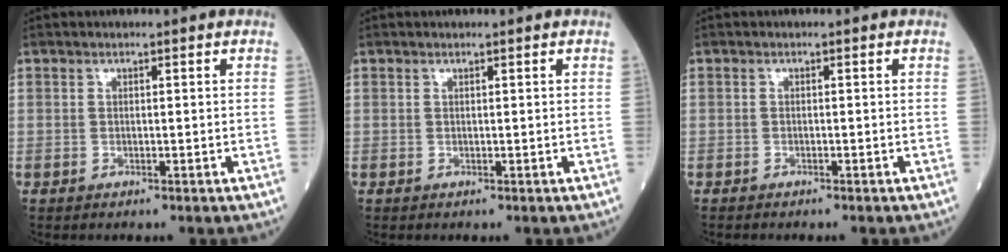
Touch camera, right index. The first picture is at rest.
{"total": 0.0}
{"total": 1.0, "force": [-0.8, 0.3, 0.5], "torque": [-0.013, -0.003, -0.011]}